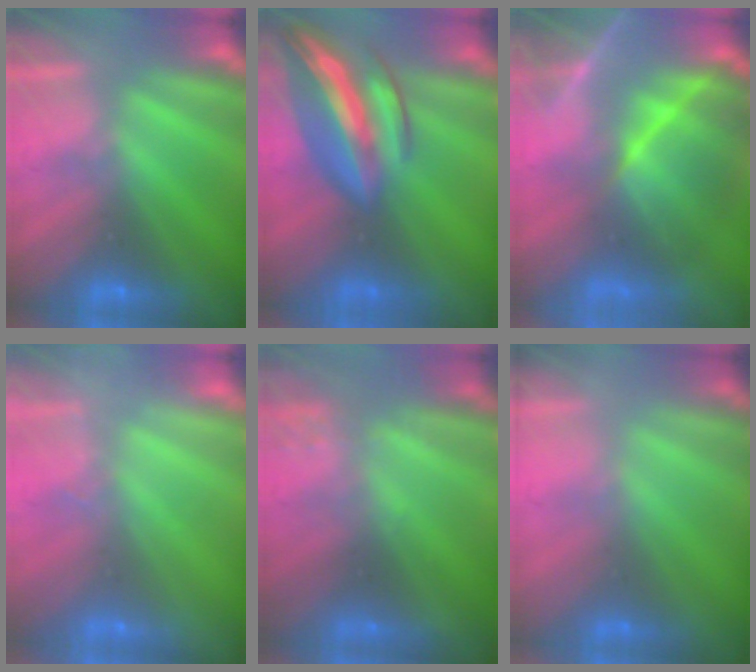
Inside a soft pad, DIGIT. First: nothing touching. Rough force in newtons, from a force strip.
{"total": 7.3}
{"total": 7.6}
{"total": 2.3}
{"total": 2.2}
{"total": 1.7}